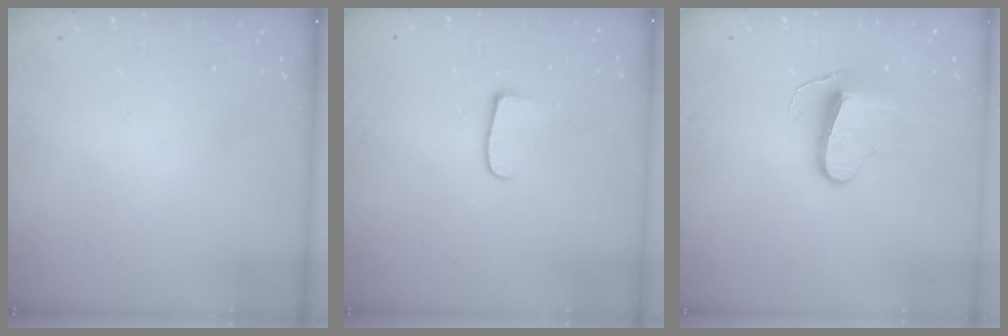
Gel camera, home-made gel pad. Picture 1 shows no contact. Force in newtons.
{"total": 6.6, "press": 6.6, "slide": 0.6}
{"total": 9.9, "press": 9.8, "slide": 0.8}